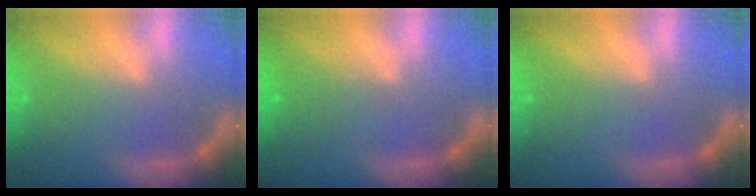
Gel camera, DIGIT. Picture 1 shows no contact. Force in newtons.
{"total": 1.5}
{"total": 0.0}